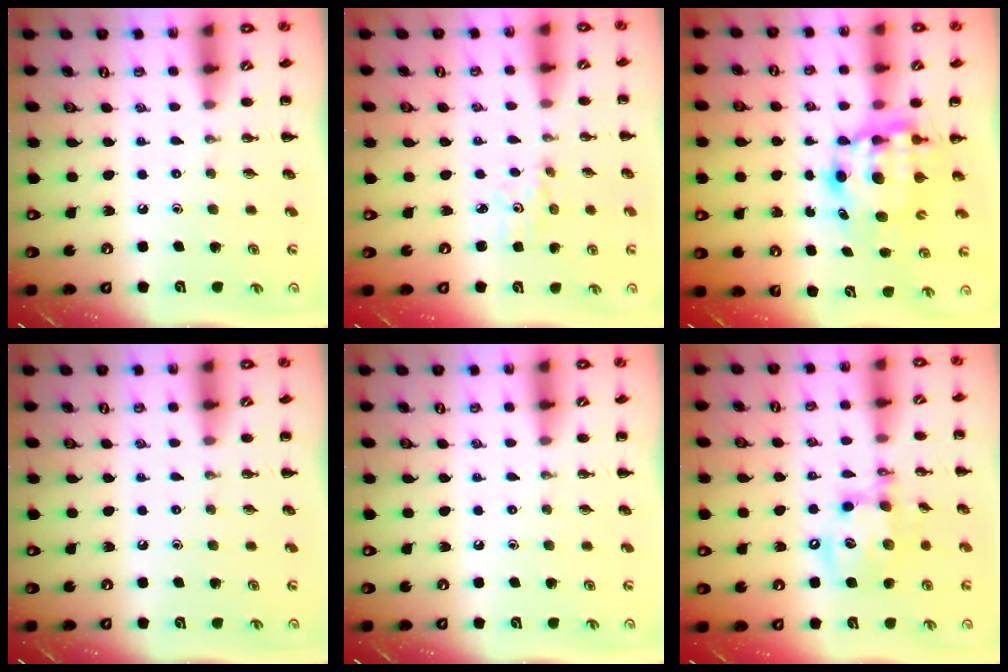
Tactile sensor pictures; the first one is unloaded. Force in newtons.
{"total": 2.6, "press": 2.4, "slide": 0.9}
{"total": 6.7, "press": 6.5, "slide": 1.5}
{"total": 0.0}
{"total": 0.0}
{"total": 14.3, "press": 14.0, "slide": 3.2}